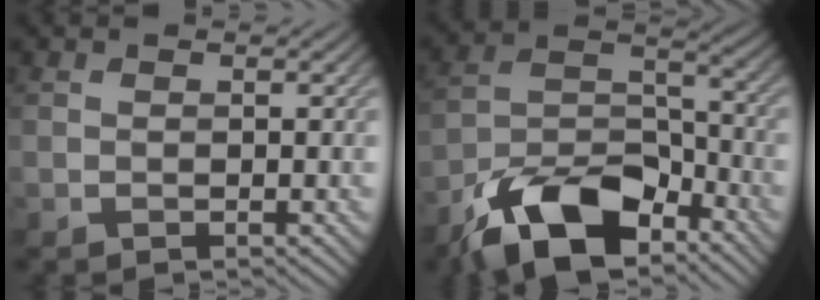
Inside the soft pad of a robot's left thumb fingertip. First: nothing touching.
{"total": 13.6, "force": [-9.4, 6.0, 7.6], "torque": [-0.146, -0.004, -0.189]}